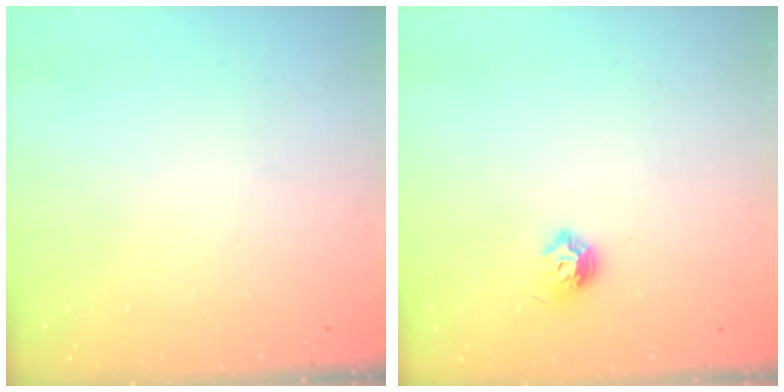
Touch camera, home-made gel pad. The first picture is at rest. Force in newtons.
{"total": 7.5, "press": 7.4, "slide": 1.0}